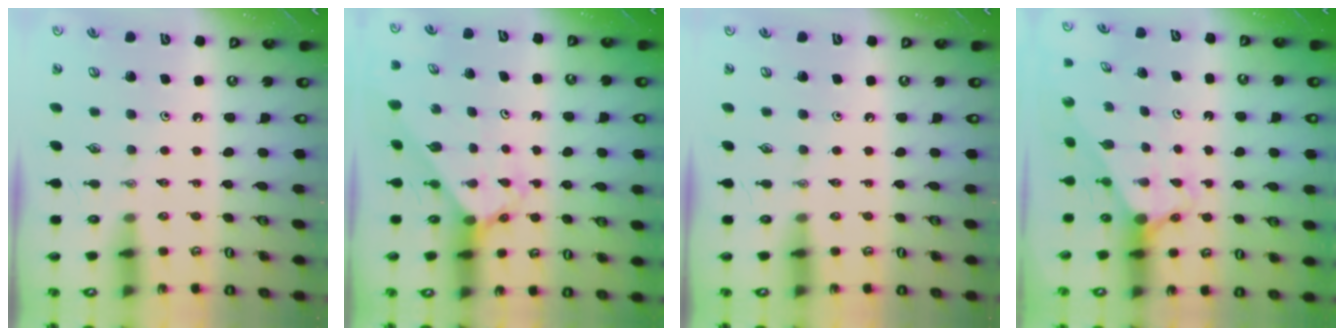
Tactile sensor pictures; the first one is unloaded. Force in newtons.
{"total": 2.6, "press": 2.6, "slide": 0.2}
{"total": 0.0}
{"total": 2.9, "press": 2.9, "slide": 0.0}